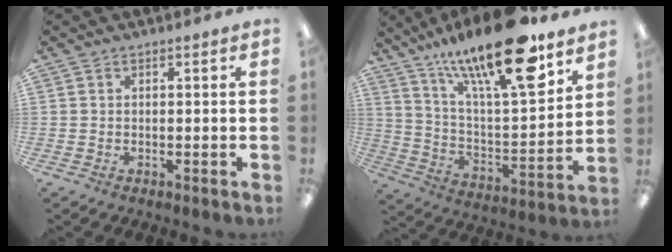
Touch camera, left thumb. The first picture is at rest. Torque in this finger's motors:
{"motor_torque": [1.79, 1.44, 1.79, -0.98, 0.36]}